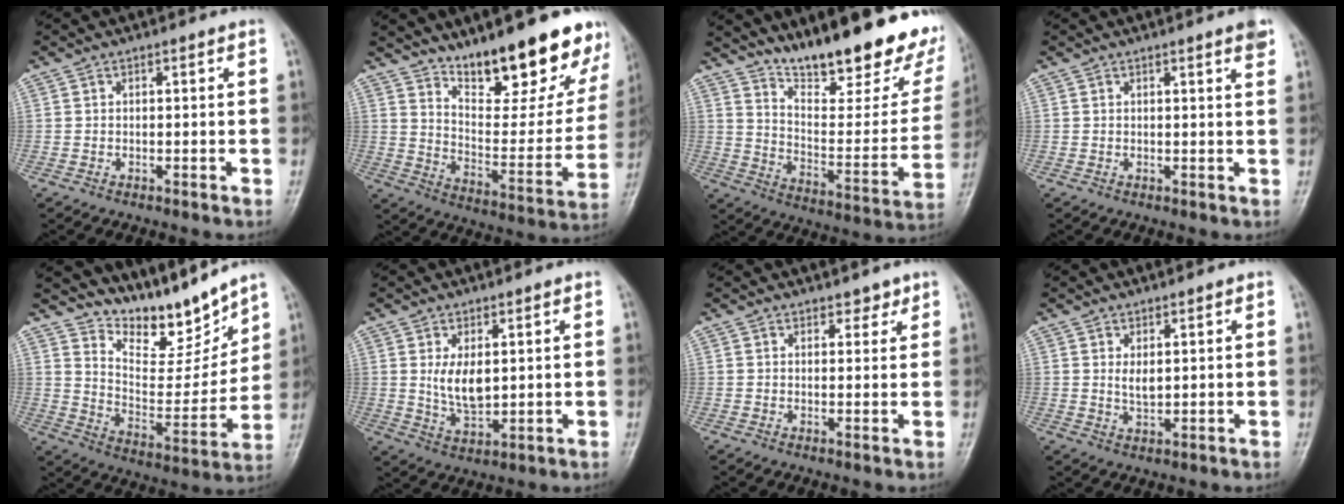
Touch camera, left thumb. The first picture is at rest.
{"total": 21.5, "force": [15.9, 6.9, 12.7], "torque": [-0.127, -0.107, 0.241]}
{"total": 26.2, "force": [19.8, 7.0, 15.7], "torque": [-0.188, -0.115, 0.285]}
{"total": 2.3, "force": [1.5, 0.1, 1.7], "torque": [-0.020, -0.005, 0.015]}
{"total": 14.0, "force": [12.2, 4.3, 5.1], "torque": [-0.041, -0.093, 0.215]}
{"total": 6.2, "force": [1.5, 3.4, 5.0], "torque": [-0.077, -0.018, 0.037]}
{"total": 2.2, "force": [1.7, 1.2, 0.6], "torque": [0.012, -0.009, 0.019]}
{"total": 2.7, "force": [1.0, 1.3, 2.1], "torque": [-0.031, -0.011, 0.020]}